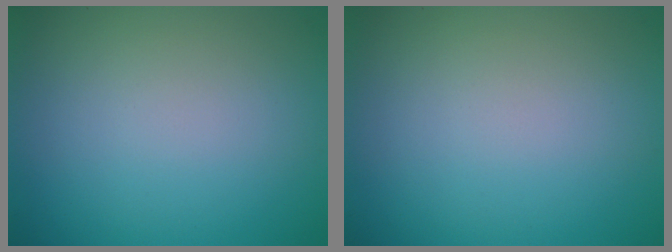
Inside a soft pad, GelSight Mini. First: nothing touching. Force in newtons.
{"total": 0.0}